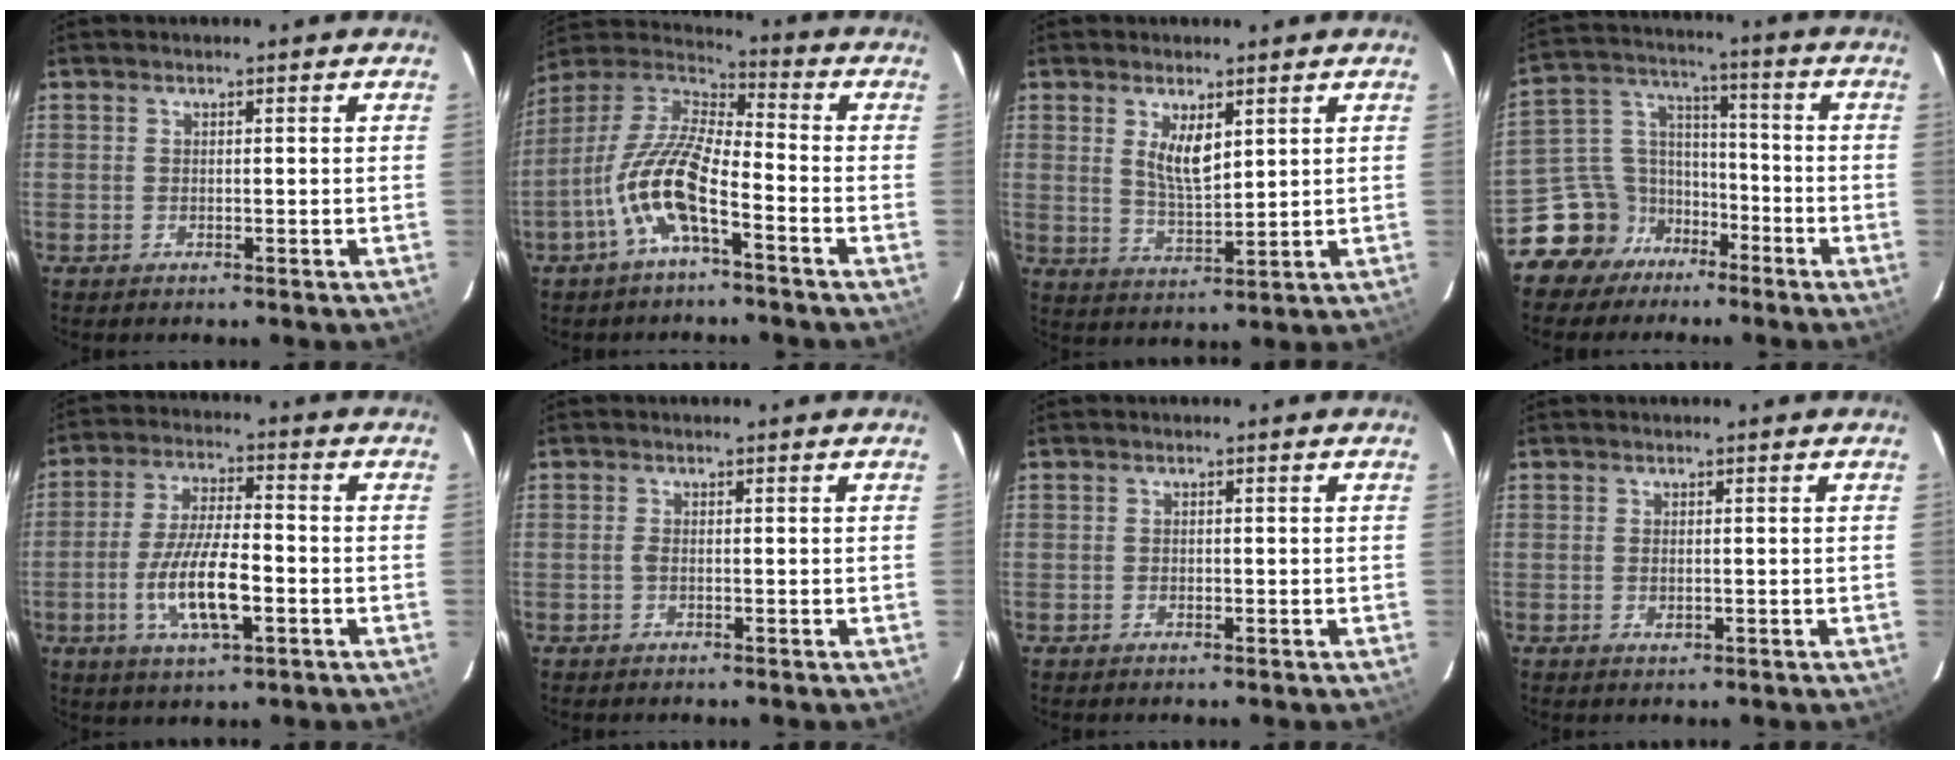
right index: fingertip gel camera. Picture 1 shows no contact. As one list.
[{"total": 13.2, "force": [-5.9, 3.7, 11.2], "torque": [-0.232, 0.000, -0.120]}, {"total": 6.2, "force": [2.5, 2.4, 5.1], "torque": [-0.089, -0.008, 0.052]}, {"total": 11.6, "force": [-8.0, 8.1, 1.9], "torque": [-0.060, 0.060, -0.139]}, {"total": 11.4, "force": [-3.6, 3.3, 10.3], "torque": [-0.205, -0.009, -0.062]}, {"total": 0.8, "force": [-0.2, 0.4, 0.7], "torque": [-0.015, 0.001, -0.006]}, {"total": 0.6, "force": [-0.3, 0.5, 0.1], "torque": [0.000, -0.001, -0.003]}, {"total": 1.1, "force": [-0.2, 0.7, 0.9], "torque": [-0.016, -0.001, -0.002]}]